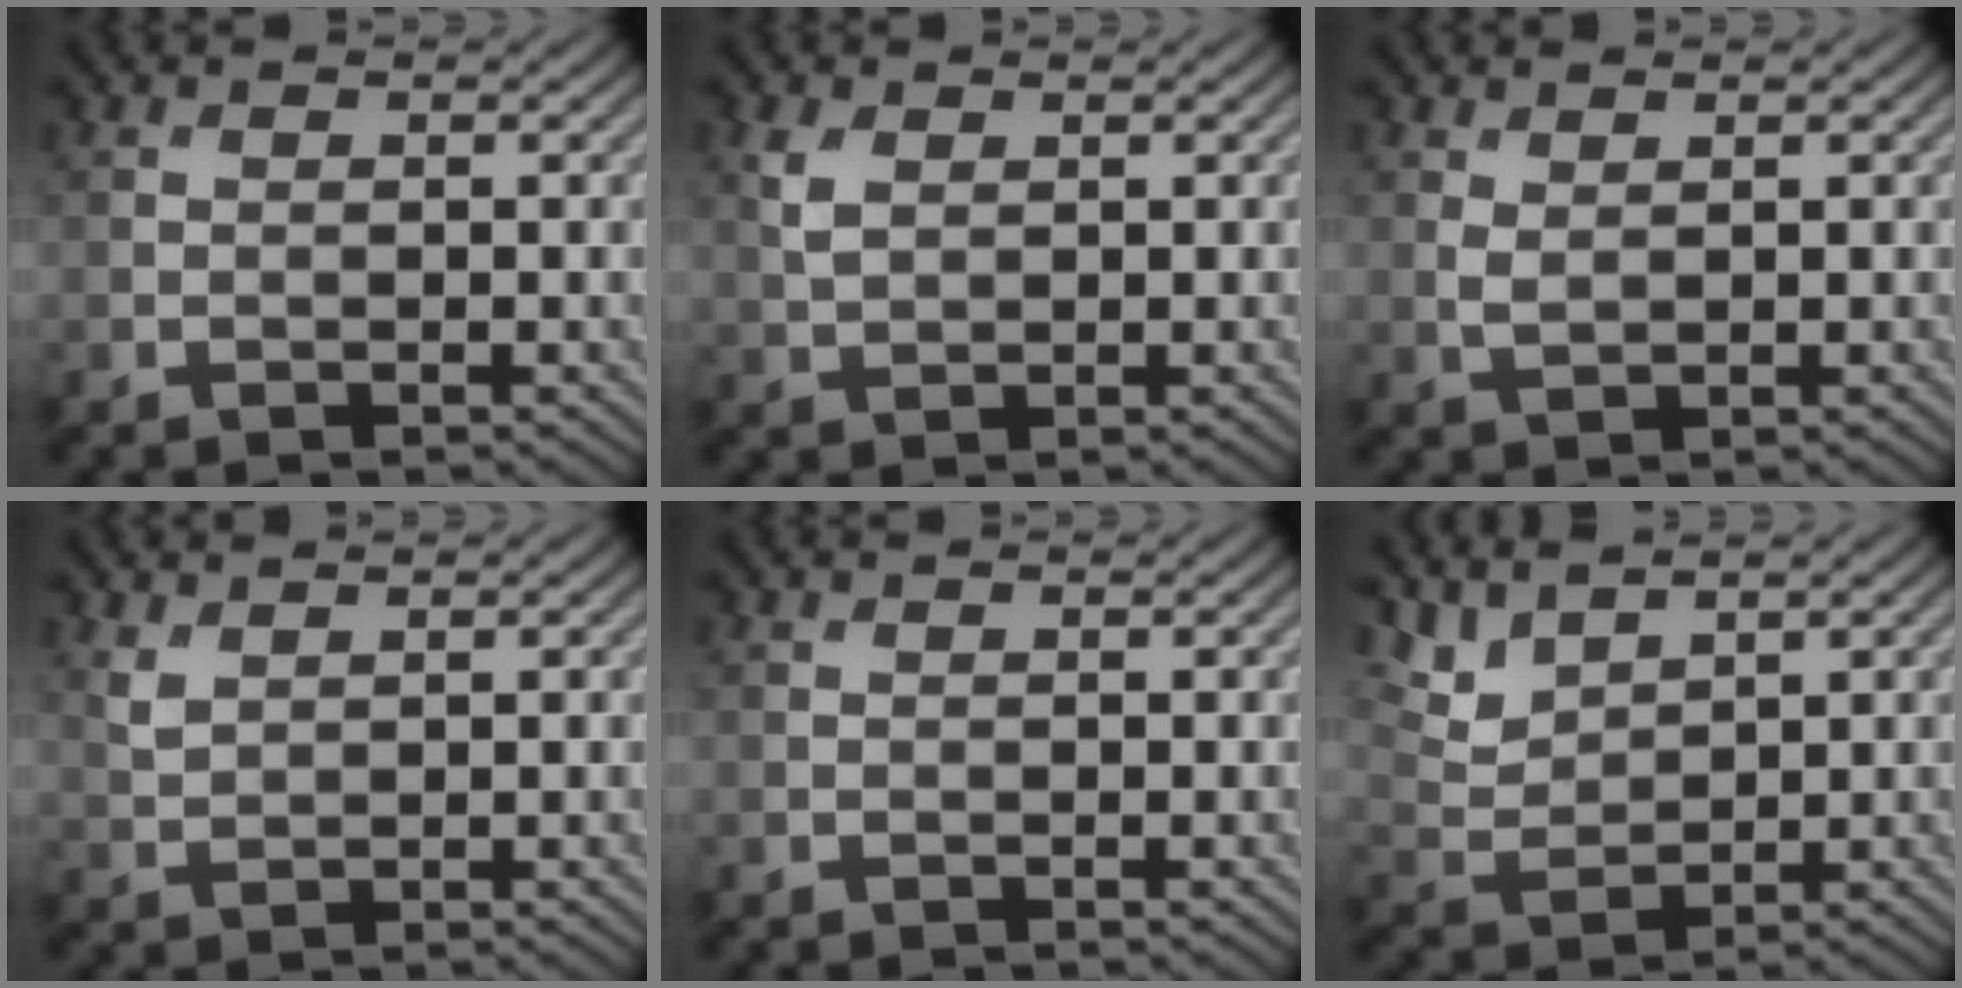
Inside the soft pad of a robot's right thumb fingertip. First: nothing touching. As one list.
[{"total": 2.4, "force": [1.0, 1.4, 1.6], "torque": [-0.046, 0.001, 0.022]}, {"total": 1.3, "force": [0.8, 0.6, 0.9], "torque": [-0.028, -0.003, 0.020]}, {"total": 1.8, "force": [1.2, 0.8, 0.9], "torque": [-0.029, -0.002, 0.030]}, {"total": 0.0}, {"total": 4.8, "force": [3.8, 1.8, 2.1], "torque": [-0.060, -0.001, 0.091]}]